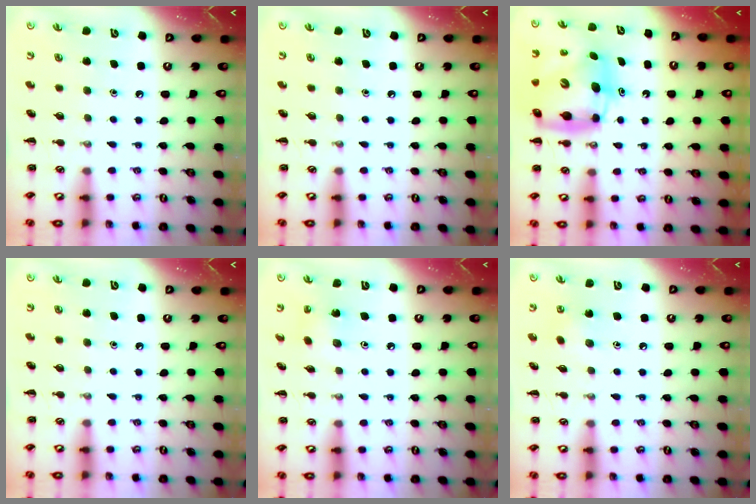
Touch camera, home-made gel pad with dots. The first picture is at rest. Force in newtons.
{"total": 0.0}
{"total": 9.0, "press": 8.7, "slide": 2.3}
{"total": 0.0}
{"total": 2.8, "press": 2.7, "slide": 0.8}
{"total": 5.5, "press": 5.2, "slide": 1.5}